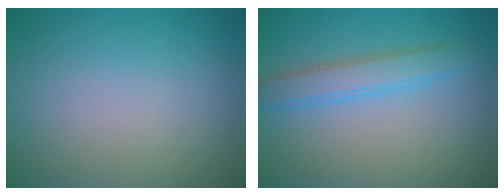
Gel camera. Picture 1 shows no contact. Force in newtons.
{"total": 3.0, "press": 3.0, "slide": 0.0}